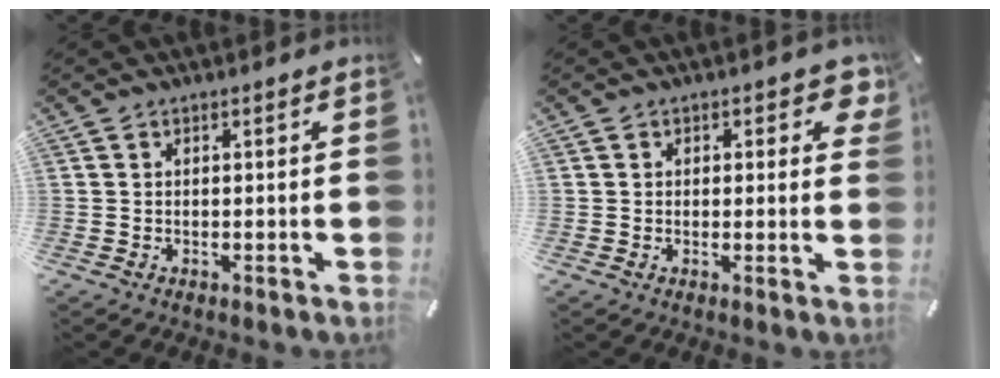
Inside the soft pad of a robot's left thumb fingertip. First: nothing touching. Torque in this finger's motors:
{"motor_torque": [0.20, 0.10, 0.09, 0.10, -0.06]}